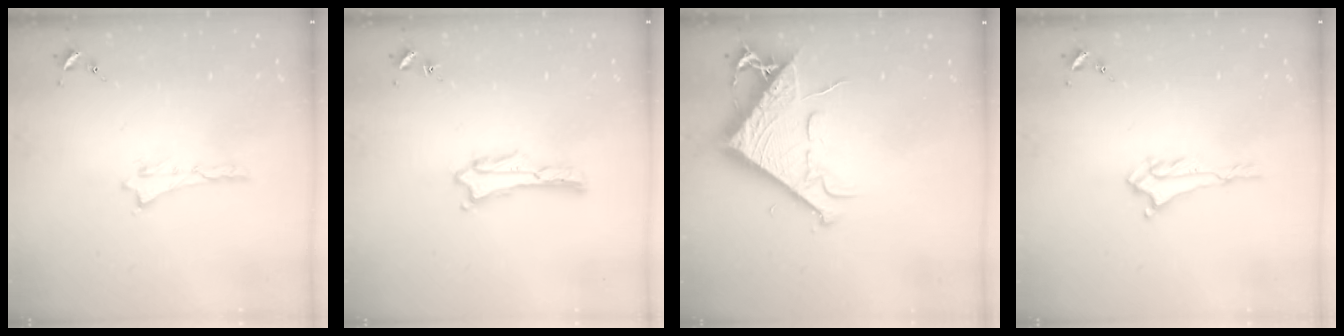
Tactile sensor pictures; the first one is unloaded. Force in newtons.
{"total": 0.0}
{"total": 9.0, "press": 8.9, "slide": 1.1}
{"total": 1.9, "press": 1.9, "slide": 0.4}